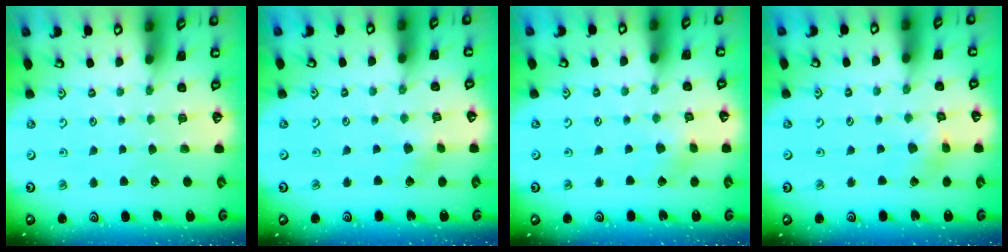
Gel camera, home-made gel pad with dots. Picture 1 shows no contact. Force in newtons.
{"total": 2.3, "press": 2.3, "slide": 0.3}
{"total": 2.1, "press": 2.1, "slide": 0.1}
{"total": 2.7, "press": 2.7, "slide": 0.3}